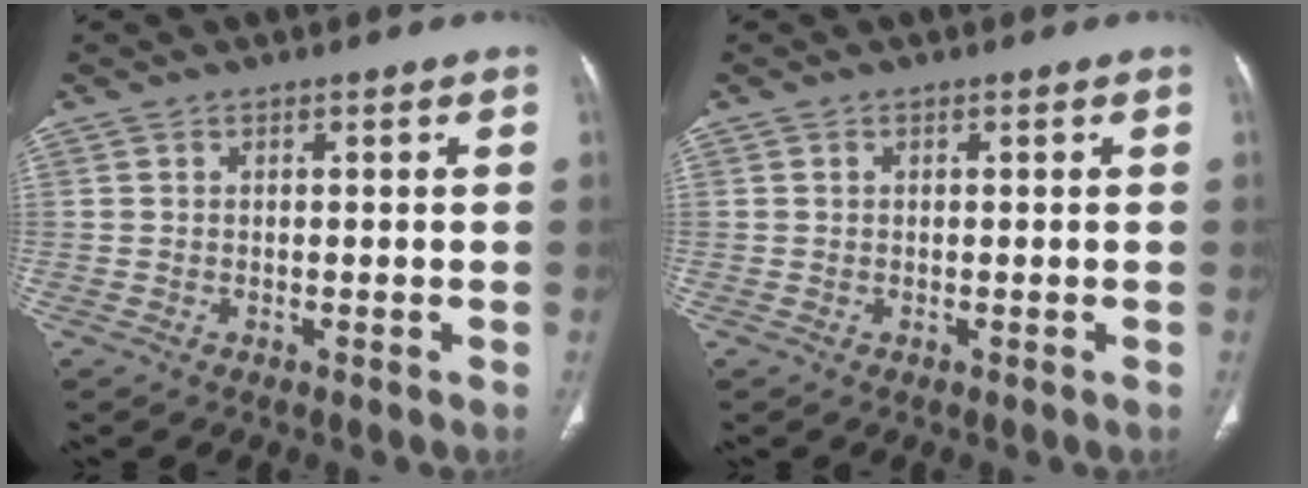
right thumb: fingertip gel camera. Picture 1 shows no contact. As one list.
[{"total": 0.0}]